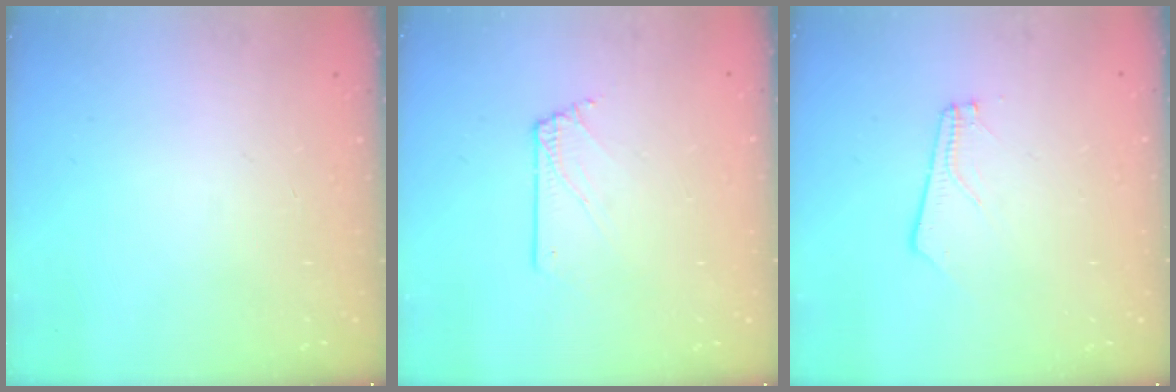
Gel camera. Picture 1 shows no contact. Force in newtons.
{"total": 1.7, "press": 1.7, "slide": 0.2}
{"total": 2.4, "press": 2.4, "slide": 0.4}